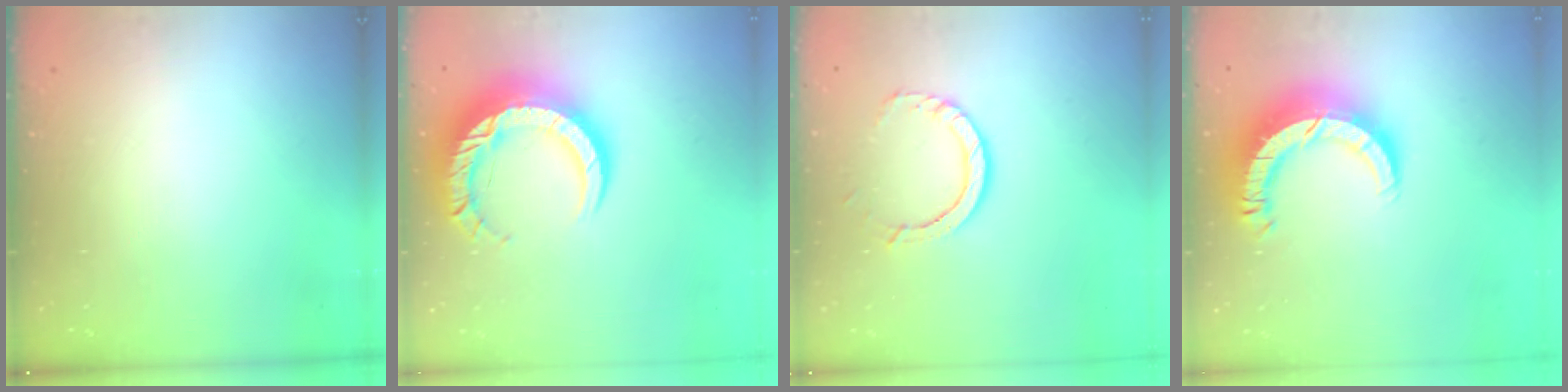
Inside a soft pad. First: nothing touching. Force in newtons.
{"total": 15.7, "press": 15.6, "slide": 1.4}
{"total": 8.6, "press": 8.5, "slide": 1.3}
{"total": 11.5, "press": 11.5, "slide": 1.1}